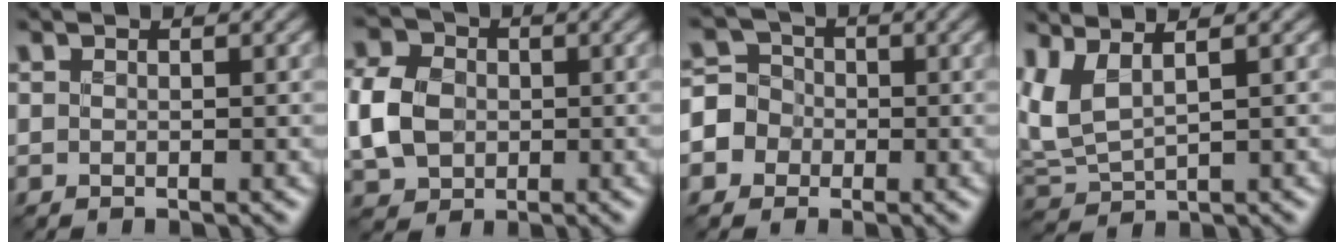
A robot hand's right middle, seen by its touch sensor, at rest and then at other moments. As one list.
[{"total": 4.8, "force": [-0.8, 3.9, 2.7], "torque": [-0.059, 0.008, -0.029]}, {"total": 4.8, "force": [-1.7, 4.5, 0.3], "torque": [0.018, 0.022, -0.062]}, {"total": 3.3, "force": [1.3, 1.1, 2.8], "torque": [-0.076, 0.005, 0.025]}]